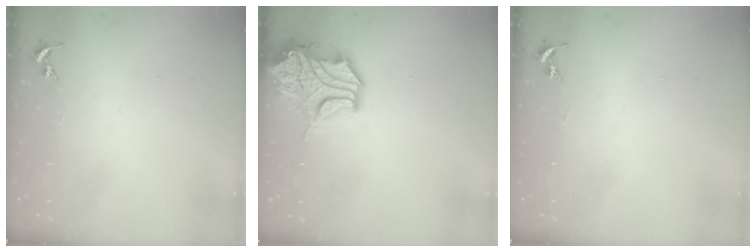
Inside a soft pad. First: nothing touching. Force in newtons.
{"total": 15.8, "press": 15.6, "slide": 2.5}
{"total": 0.0}